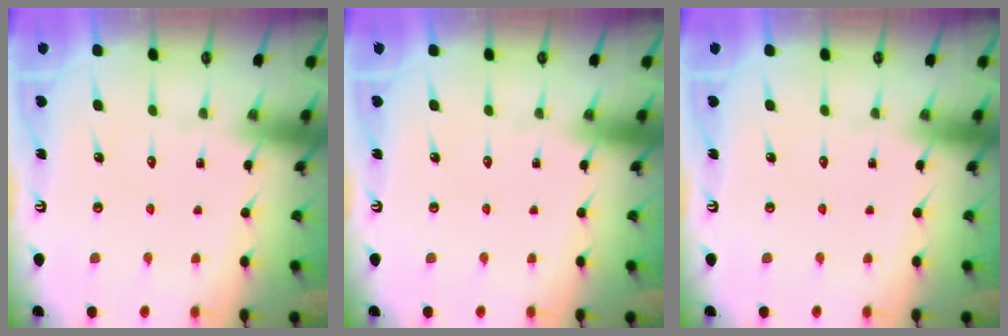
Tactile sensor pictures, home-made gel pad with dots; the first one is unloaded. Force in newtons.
{"total": 0.0}
{"total": 0.0}